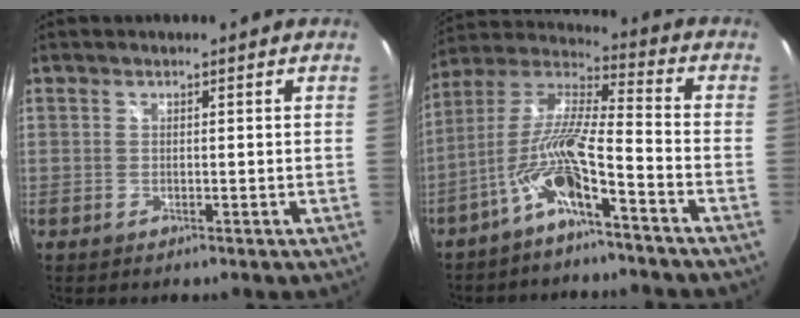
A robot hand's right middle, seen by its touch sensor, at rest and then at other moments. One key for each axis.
{"total": 10.7, "fx": -5.5, "fy": 1.1, "fz": 9.1, "tx": -0.184, "ty": 0.005, "tz": -0.104}